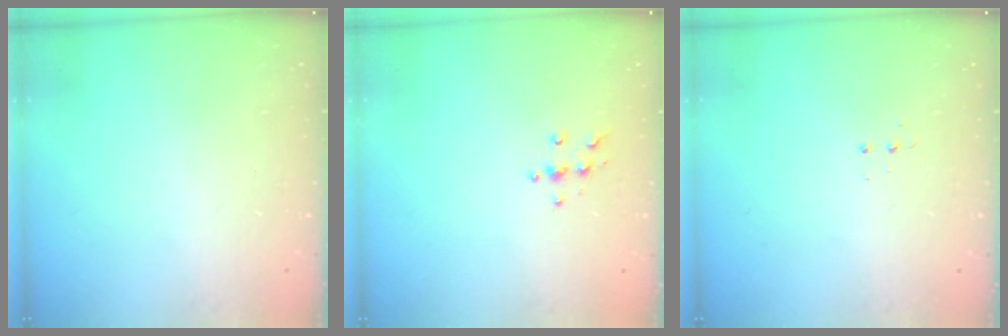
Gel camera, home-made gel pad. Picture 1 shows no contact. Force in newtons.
{"total": 3.7, "press": 3.7, "slide": 0.4}
{"total": 3.3, "press": 3.2, "slide": 0.6}